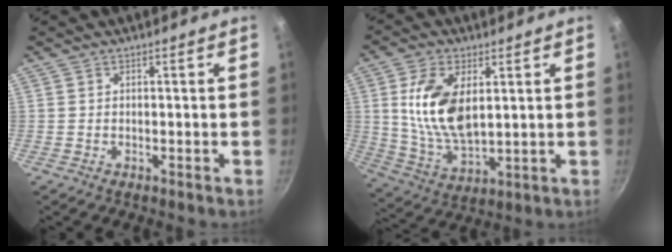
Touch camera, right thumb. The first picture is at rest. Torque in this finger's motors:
{"motor_torque": [0.55, 1.13, 1.38, 0.27, 0.47]}